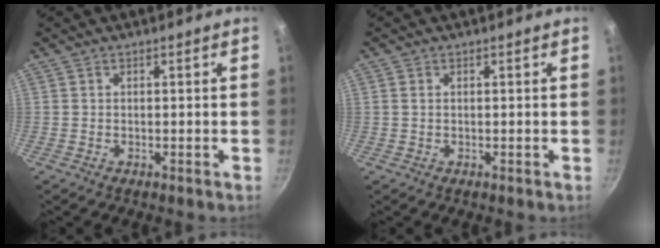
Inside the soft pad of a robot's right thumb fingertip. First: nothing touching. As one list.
[{"total": 0.8, "force": [0.2, 0.6, 0.5], "torque": [-0.011, 0.002, 0.003]}]